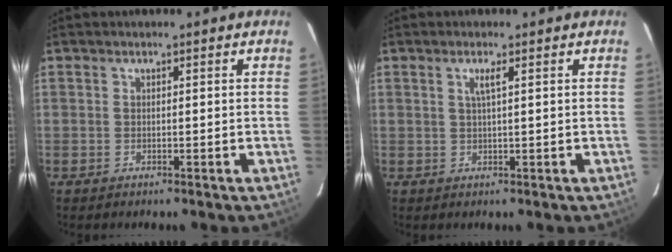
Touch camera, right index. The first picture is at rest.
{"total": 1.7, "force": [0.7, -0.2, 1.6], "torque": [-0.030, 0.000, 0.013]}